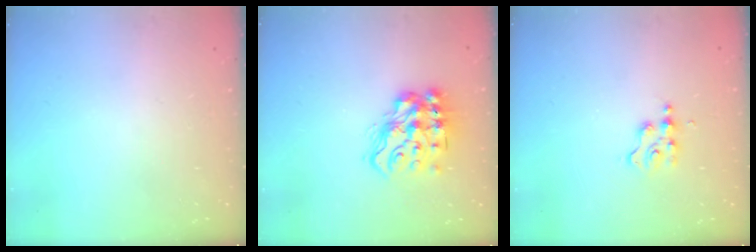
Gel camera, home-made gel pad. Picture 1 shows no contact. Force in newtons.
{"total": 14.9, "press": 14.8, "slide": 1.2}
{"total": 2.9, "press": 2.9, "slide": 0.4}